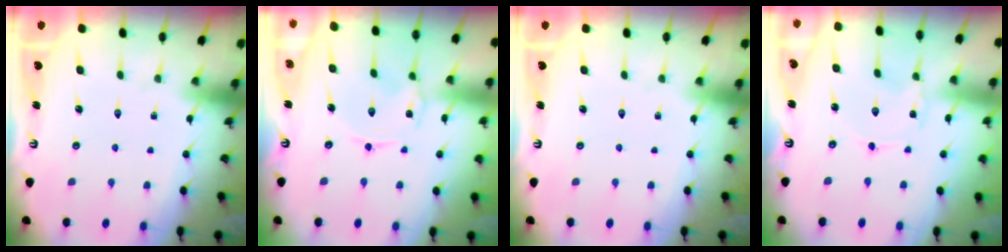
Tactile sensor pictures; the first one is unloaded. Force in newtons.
{"total": 1.1, "press": 1.1, "slide": 0.2}
{"total": 0.0}
{"total": 0.7, "press": 0.7, "slide": 0.1}